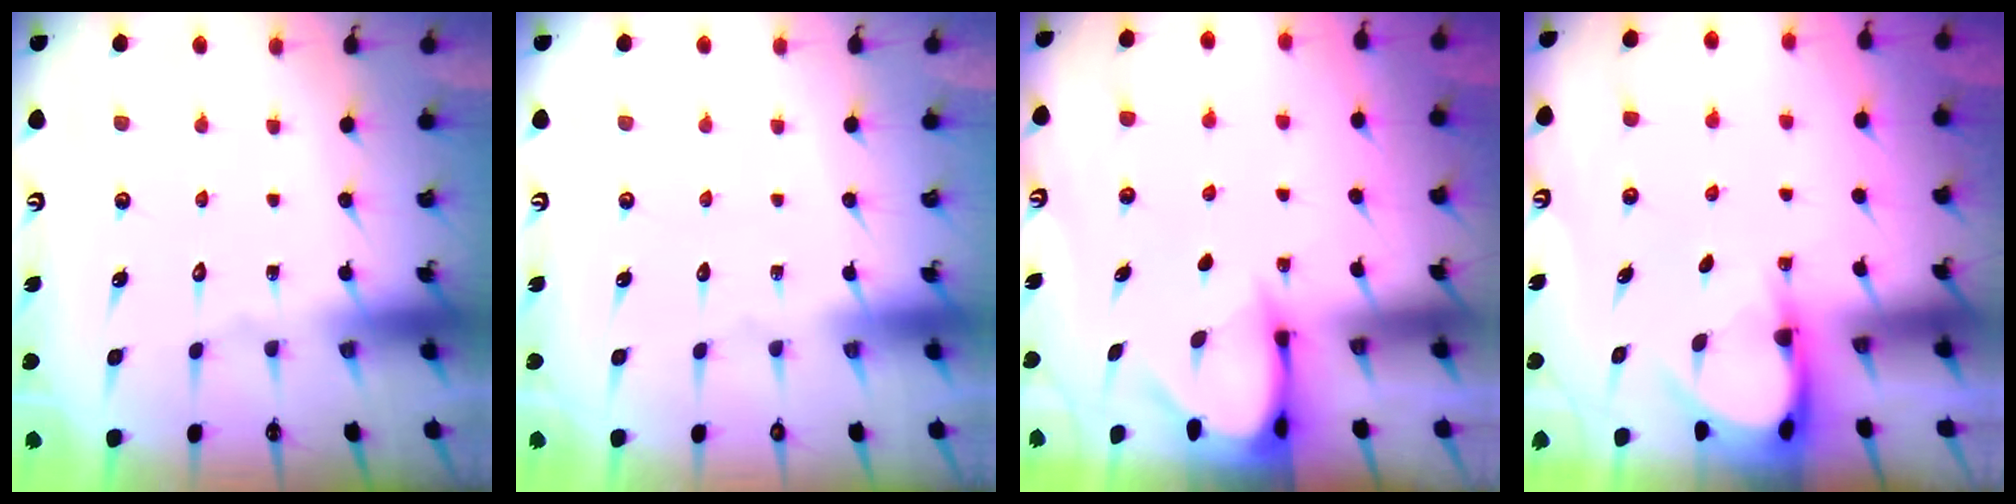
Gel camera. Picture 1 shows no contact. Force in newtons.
{"total": 0.0}
{"total": 3.5, "press": 3.5, "slide": 0.3}
{"total": 3.7, "press": 3.7, "slide": 0.3}